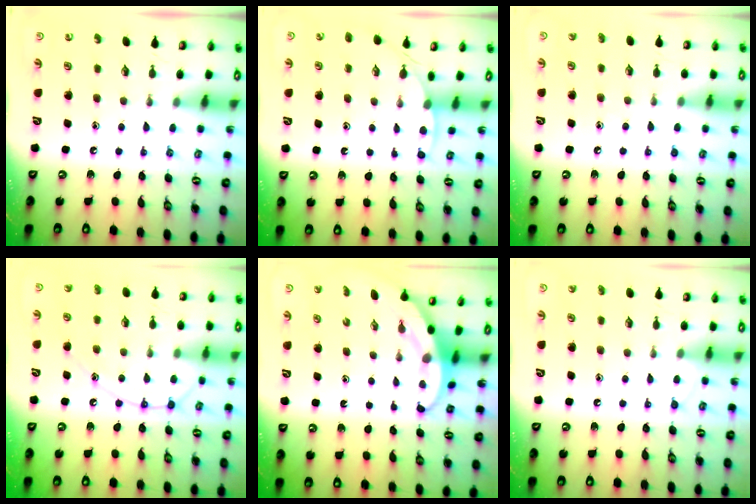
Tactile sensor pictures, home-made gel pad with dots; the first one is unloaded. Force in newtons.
{"total": 2.9, "press": 2.9, "slide": 0.4}
{"total": 3.9, "press": 3.9, "slide": 0.4}
{"total": 12.1, "press": 12.1, "slide": 1.0}
{"total": 3.0, "press": 3.0, "slide": 0.2}
{"total": 5.4, "press": 5.4, "slide": 0.6}